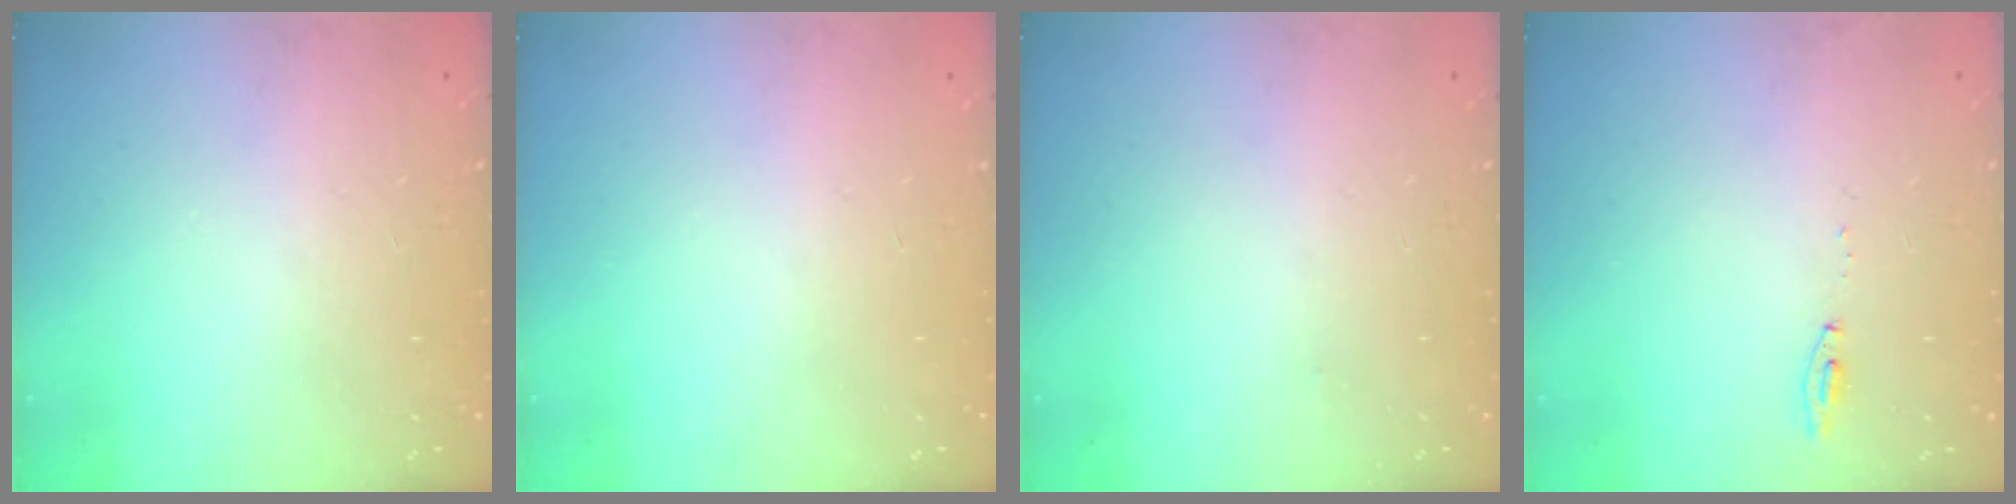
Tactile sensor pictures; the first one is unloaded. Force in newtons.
{"total": 0.0}
{"total": 9.0, "press": 1.4, "slide": 8.9}
{"total": 4.6, "press": 4.6, "slide": 0.5}